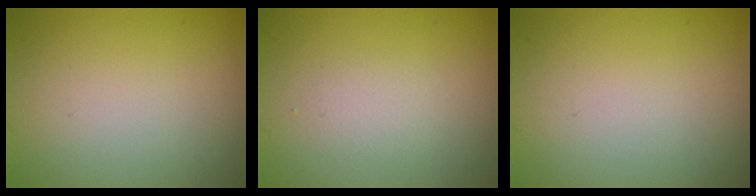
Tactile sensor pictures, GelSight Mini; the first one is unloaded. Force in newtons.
{"total": 1.2, "press": 1.2, "slide": 0.0}
{"total": 0.0}